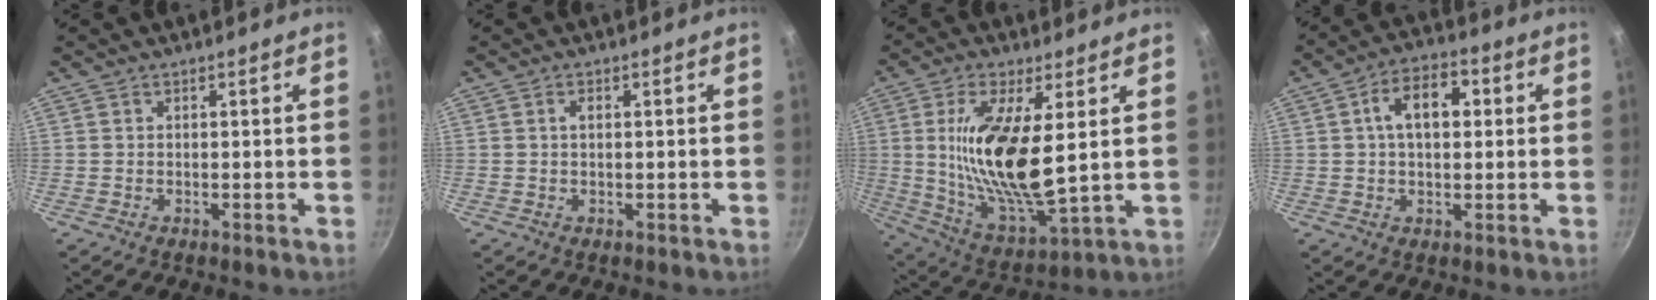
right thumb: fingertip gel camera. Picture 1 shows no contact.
{"total": 1.3, "force": [0.3, 0.7, 1.1], "torque": [-0.021, 0.003, 0.004]}
{"total": 18.2, "force": [3.0, 6.3, 16.9], "torque": [-0.331, -0.031, 0.061]}
{"total": 9.7, "force": [1.7, 5.9, 7.5], "torque": [-0.095, 0.018, 0.018]}